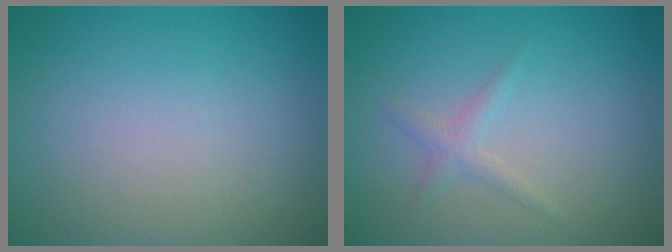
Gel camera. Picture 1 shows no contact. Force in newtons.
{"total": 1.2, "press": 1.2, "slide": 0.1}